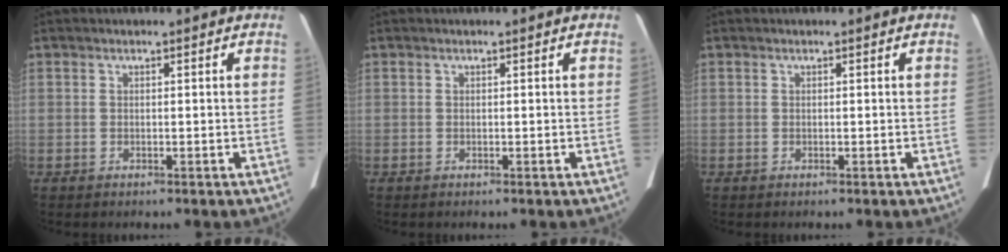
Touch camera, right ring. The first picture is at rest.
{"total": 0.0}
{"total": 0.0}